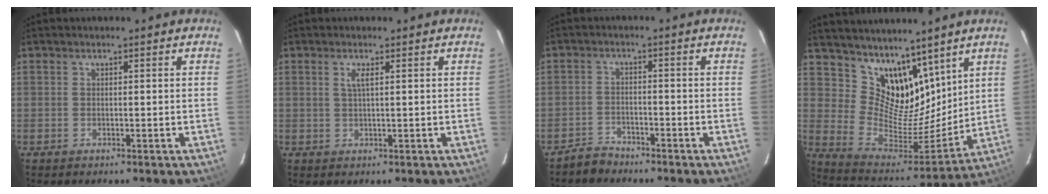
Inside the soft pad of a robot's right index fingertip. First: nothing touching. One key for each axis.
{"total": 1.7, "fx": 0.7, "fy": 0.1, "fz": 1.6, "tx": -0.032, "ty": 0.001, "tz": 0.013}
{"total": 3.5, "fx": -3.2, "fy": 1.5, "fz": 0.1, "tx": -0.014, "ty": 0.010, "tz": -0.057}
{"total": 15.9, "fx": 11.5, "fy": 8.9, "fz": 6.5, "tx": -0.131, "ty": -0.006, "tz": 0.223}